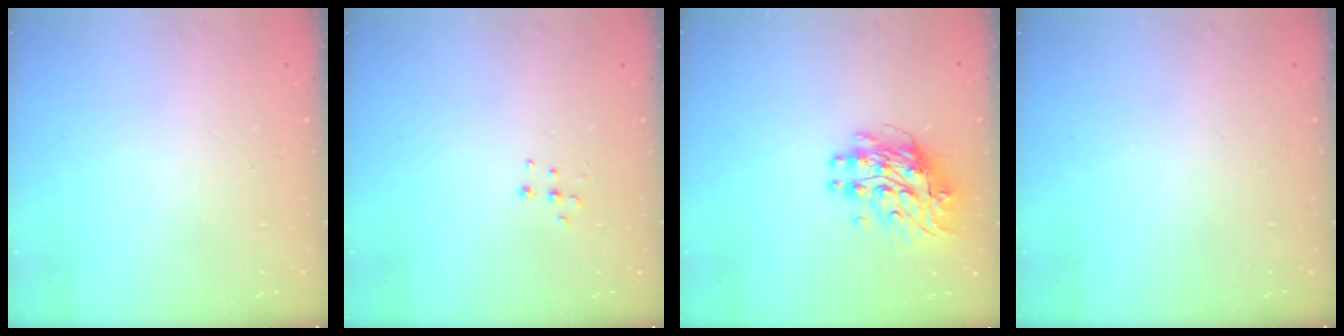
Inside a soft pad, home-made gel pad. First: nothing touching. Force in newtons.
{"total": 4.3, "press": 4.3, "slide": 0.4}
{"total": 9.8, "press": 9.7, "slide": 0.8}
{"total": 0.0}